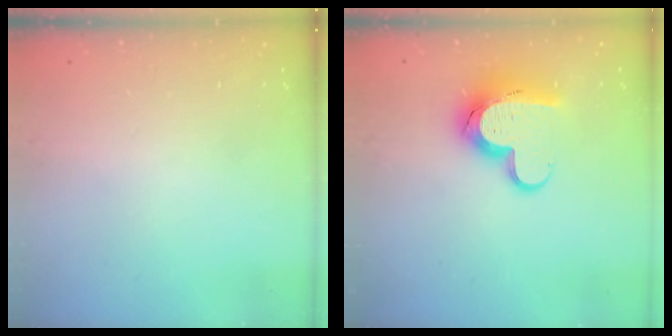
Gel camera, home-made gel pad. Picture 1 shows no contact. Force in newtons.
{"total": 13.6, "press": 13.5, "slide": 1.3}